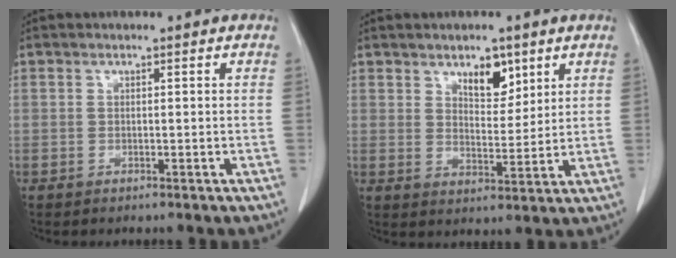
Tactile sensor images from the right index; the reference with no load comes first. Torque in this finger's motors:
{"motor_torque": [0.28, 0.26, 0.06, 0.05]}